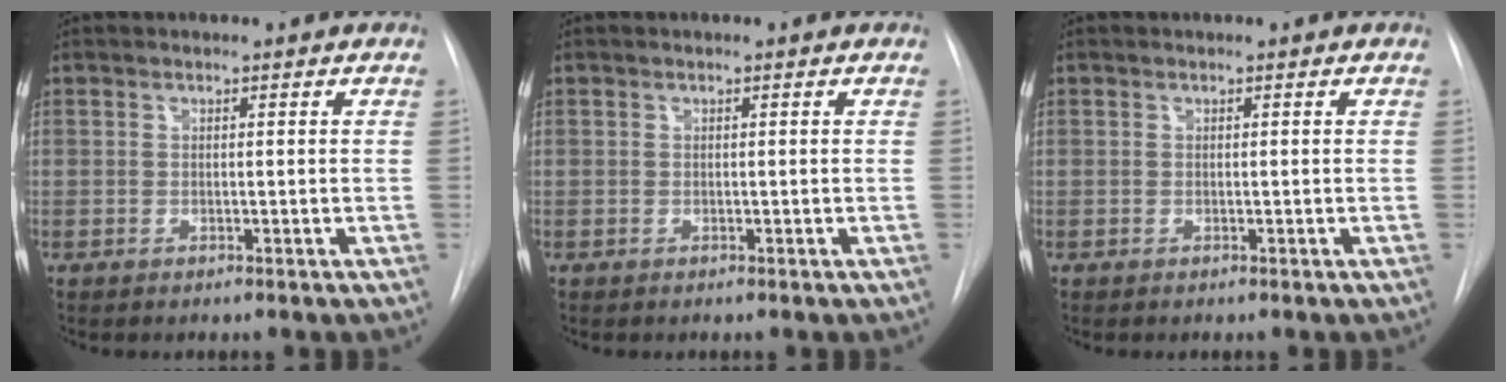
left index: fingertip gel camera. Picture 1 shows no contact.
{"total": 0.0}
{"total": 0.0}